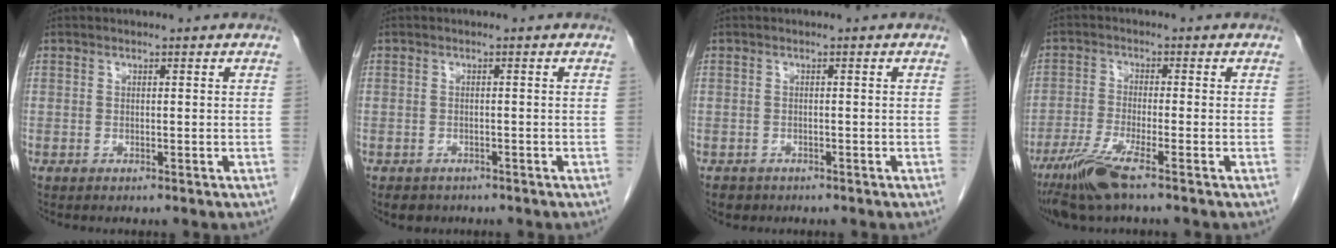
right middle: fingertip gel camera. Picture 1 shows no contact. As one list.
[{"total": 2.3, "force": [-1.7, 1.5, 0.3], "torque": [-0.011, 0.001, -0.023]}, {"total": 1.5, "force": [-1.0, 1.1, 0.1], "torque": [-0.010, 0.001, -0.014]}, {"total": 6.9, "force": [-4.5, -0.1, 5.2], "torque": [-0.110, -0.022, -0.091]}]